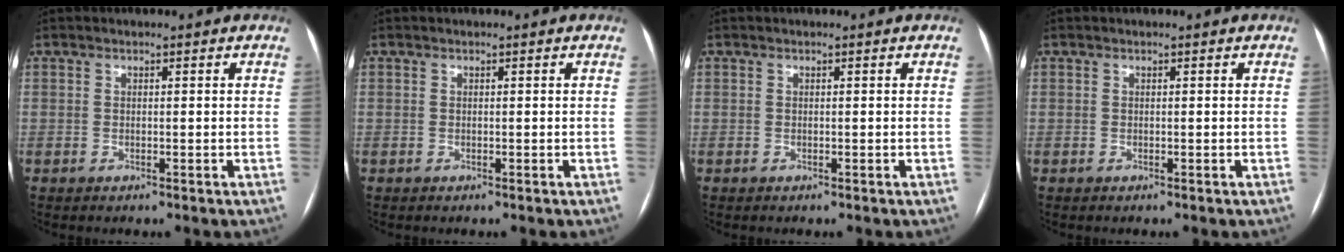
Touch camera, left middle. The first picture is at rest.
{"total": 0.0}
{"total": 0.0}
{"total": 0.0}